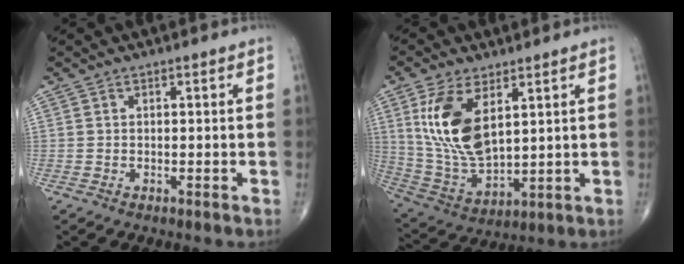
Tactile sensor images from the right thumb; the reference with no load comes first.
{"total": 14.8, "force": [5.0, 7.2, 11.9], "torque": [-0.233, -0.022, 0.112]}